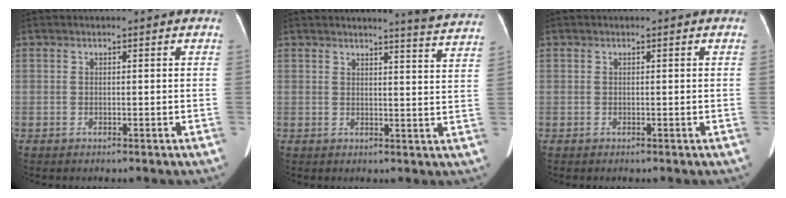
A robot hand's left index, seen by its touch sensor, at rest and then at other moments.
{"total": 10.2, "force": [9.8, -1.0, 2.6], "torque": [-0.030, -0.057, 0.091]}
{"total": 0.0}